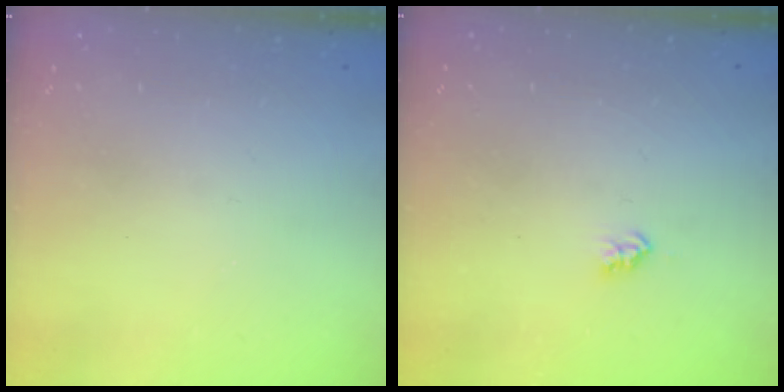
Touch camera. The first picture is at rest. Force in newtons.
{"total": 2.6, "press": 2.5, "slide": 0.4}